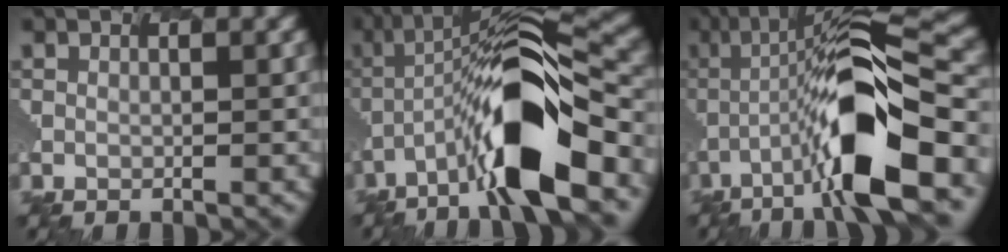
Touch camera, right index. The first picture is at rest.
{"total": 11.0, "force": [-5.6, 2.4, 9.2], "torque": [-0.183, 0.024, -0.106]}
{"total": 10.5, "force": [-3.9, 2.4, 9.5], "torque": [-0.189, 0.022, -0.081]}